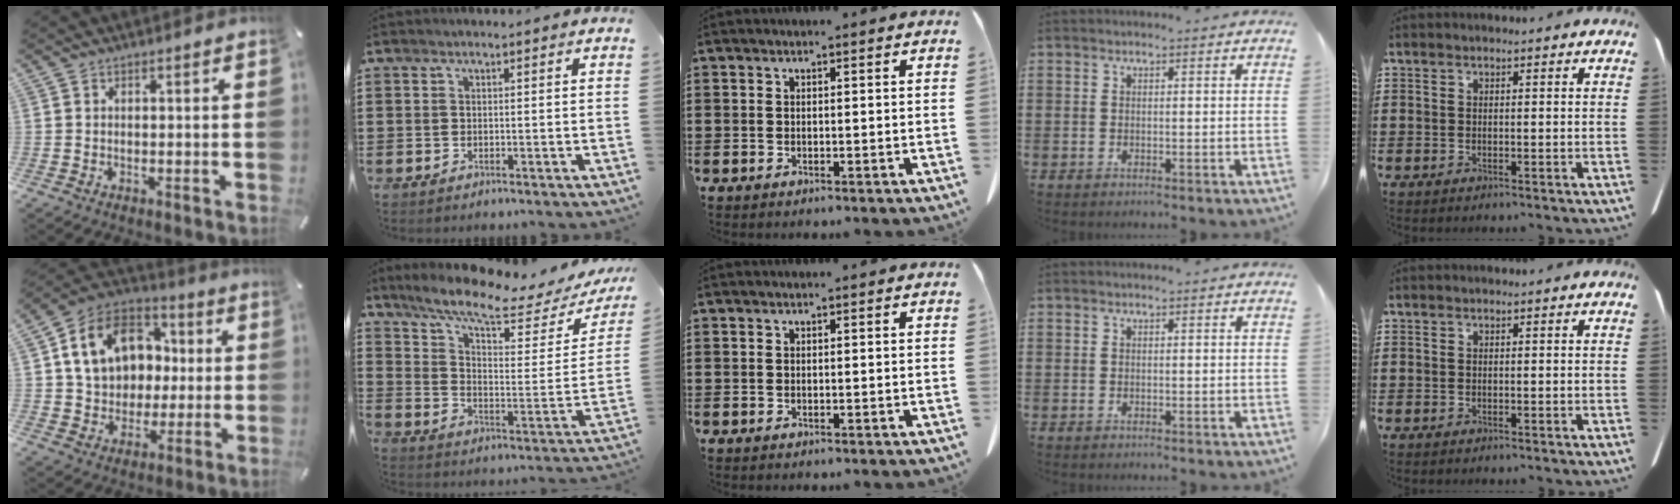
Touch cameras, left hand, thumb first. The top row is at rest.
{"thumb": {"total": 17.0, "force": [3.2, 14.0, 9.0], "torque": [-0.170, 0.004, 0.065]}, "index": {"total": 8.9, "force": [7.1, 1.1, 5.2], "torque": [-0.115, -0.043, 0.119]}}